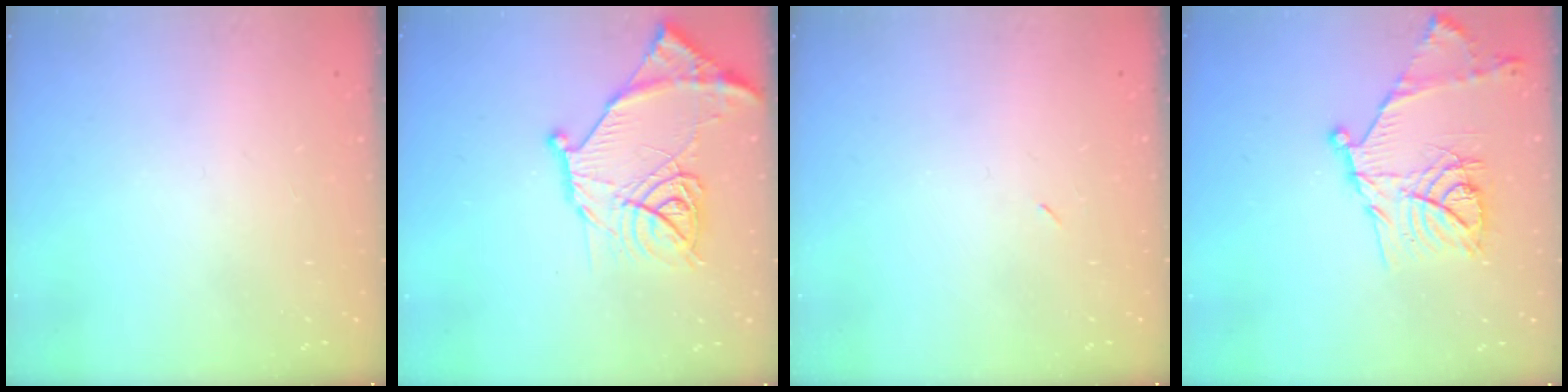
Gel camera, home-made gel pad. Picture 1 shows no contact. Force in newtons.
{"total": 16.8, "press": 16.7, "slide": 1.5}
{"total": 2.2, "press": 1.8, "slide": 1.2}
{"total": 17.5, "press": 17.5, "slide": 1.2}